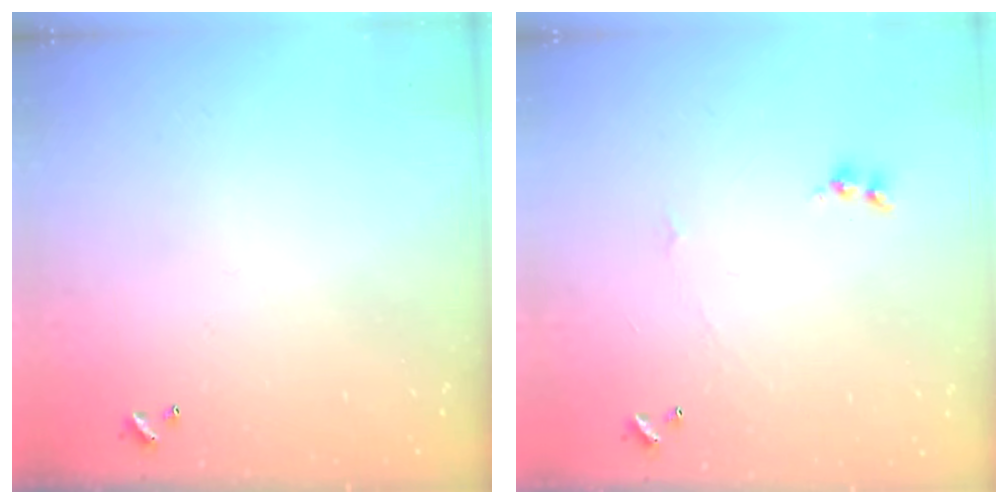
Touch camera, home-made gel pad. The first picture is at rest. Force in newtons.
{"total": 1.6, "press": 1.5, "slide": 0.4}